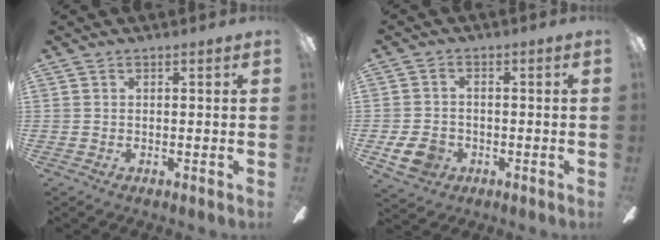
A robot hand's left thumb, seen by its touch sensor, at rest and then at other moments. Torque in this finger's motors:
{"motor_torque": [0.06, 1.04, 0.24, -0.24, 0.03]}